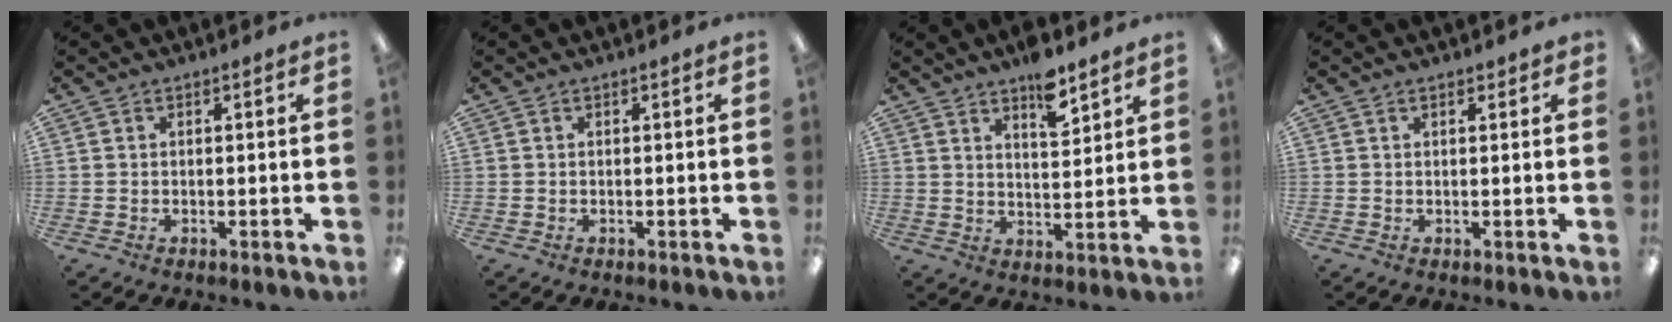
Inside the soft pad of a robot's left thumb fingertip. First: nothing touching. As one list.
[{"total": 0.0}, {"total": 8.1, "force": [6.2, 2.8, 4.4], "torque": [-0.053, -0.042, 0.104]}, {"total": 1.2, "force": [0.7, 0.6, 0.6], "torque": [-0.006, -0.002, 0.012]}]